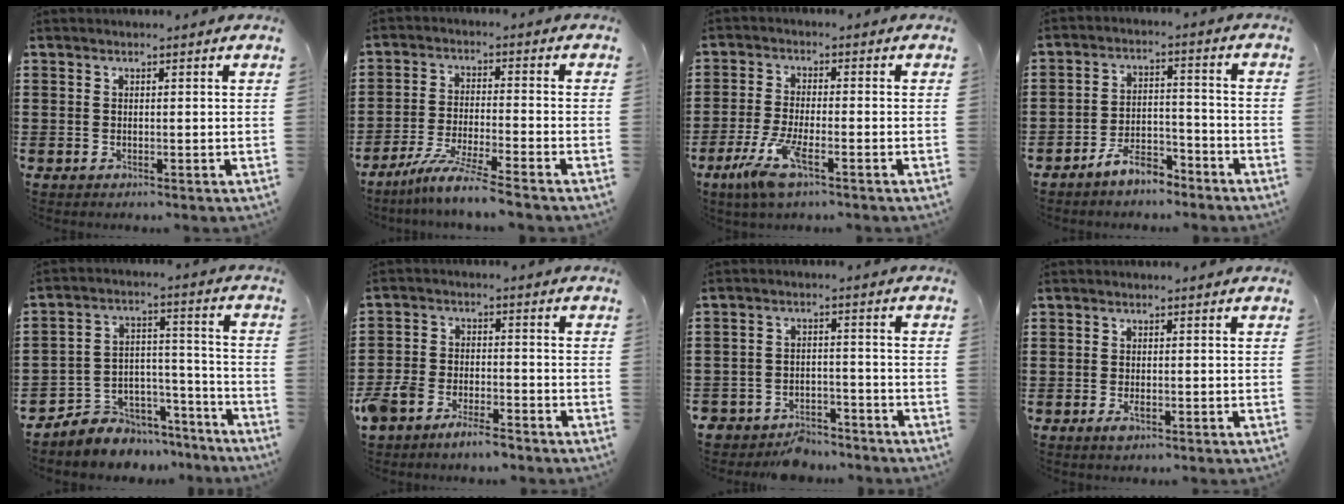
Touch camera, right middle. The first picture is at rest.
{"total": 6.5, "force": [-5.6, -0.7, 3.1], "torque": [-0.065, -0.020, -0.109]}
{"total": 6.7, "force": [-3.4, 1.6, 5.6], "torque": [-0.129, -0.016, -0.065]}
{"total": 6.1, "force": [-5.4, 1.9, 2.2], "torque": [-0.046, 0.011, -0.107]}
{"total": 5.7, "force": [-5.0, 2.9, -0.3], "torque": [-0.008, 0.012, -0.100]}
{"total": 5.6, "force": [-5.0, 1.7, 1.9], "torque": [-0.058, 0.003, -0.103]}
{"total": 5.7, "force": [-5.4, 1.7, 0.6], "torque": [-0.012, 0.017, -0.110]}
{"total": 1.7, "force": [-0.7, 0.7, 1.4], "torque": [-0.035, -0.005, -0.015]}